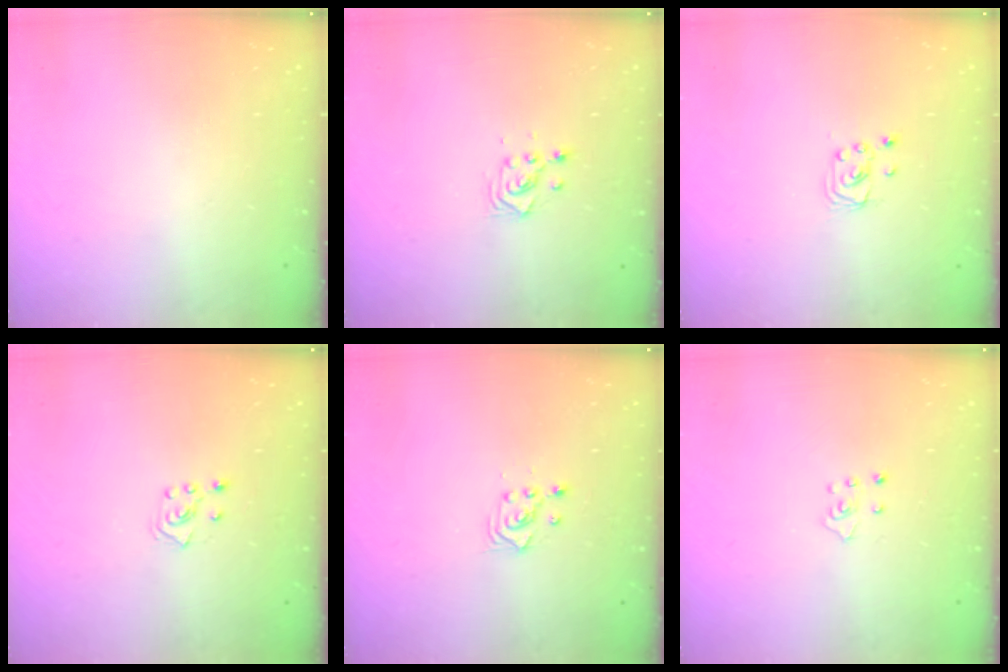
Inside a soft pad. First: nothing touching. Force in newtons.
{"total": 2.9, "press": 2.9, "slide": 0.1}
{"total": 2.0, "press": 2.0, "slide": 0.2}
{"total": 2.8, "press": 2.7, "slide": 0.5}
{"total": 2.3, "press": 2.3, "slide": 0.3}
{"total": 3.7, "press": 3.6, "slide": 0.4}